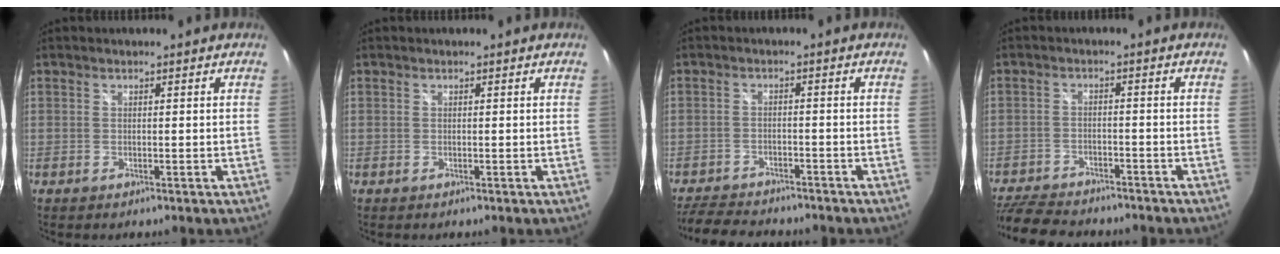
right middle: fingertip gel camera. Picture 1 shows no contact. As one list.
[{"total": 0.0}, {"total": 9.8, "force": [-8.8, 2.8, 3.3], "torque": [-0.090, -0.009, -0.139]}, {"total": 13.0, "force": [-11.2, 4.1, 5.1], "torque": [-0.131, -0.016, -0.181]}]